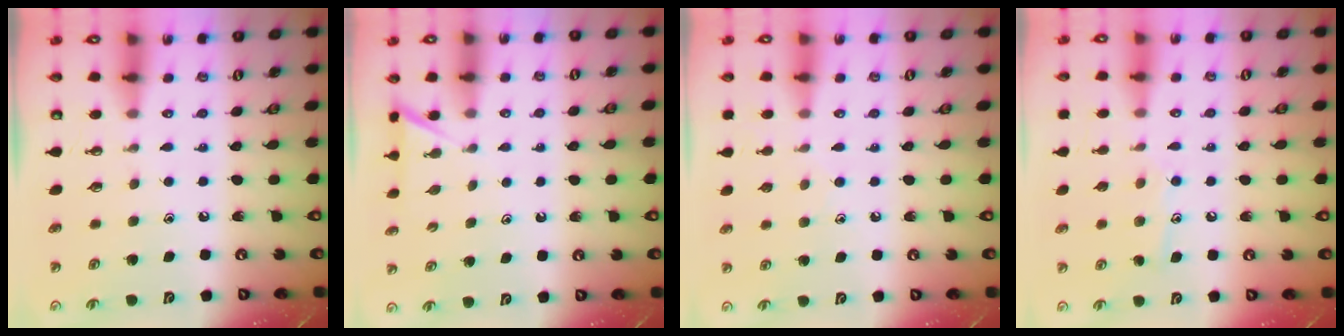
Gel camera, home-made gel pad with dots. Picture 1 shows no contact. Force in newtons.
{"total": 3.3, "press": 3.3, "slide": 0.4}
{"total": 5.8, "press": 5.7, "slide": 0.6}
{"total": 8.0, "press": 8.0, "slide": 0.5}